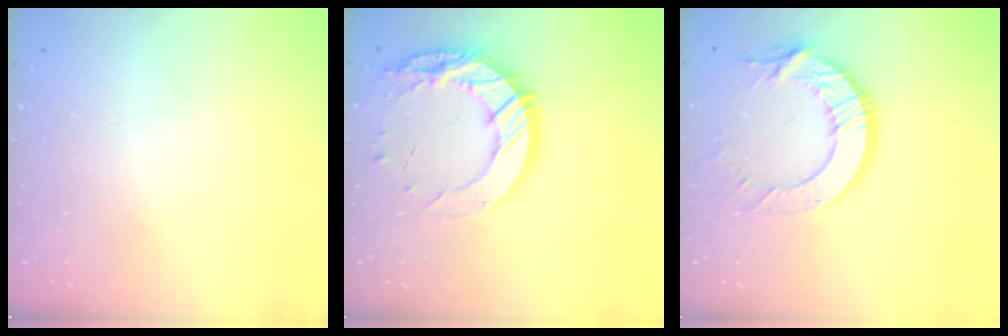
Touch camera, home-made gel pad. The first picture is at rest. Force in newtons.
{"total": 16.5, "press": 16.5, "slide": 1.4}
{"total": 12.6, "press": 12.6, "slide": 1.1}